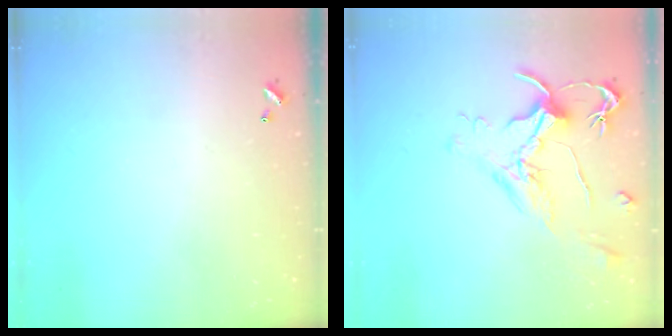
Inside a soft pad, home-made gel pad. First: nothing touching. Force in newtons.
{"total": 1.6, "press": 1.5, "slide": 0.7}